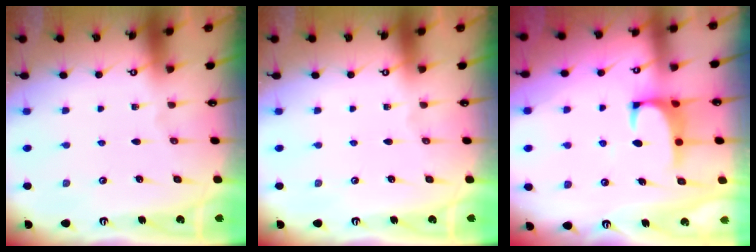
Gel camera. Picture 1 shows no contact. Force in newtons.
{"total": 0.0}
{"total": 1.2, "press": 1.1, "slide": 0.5}